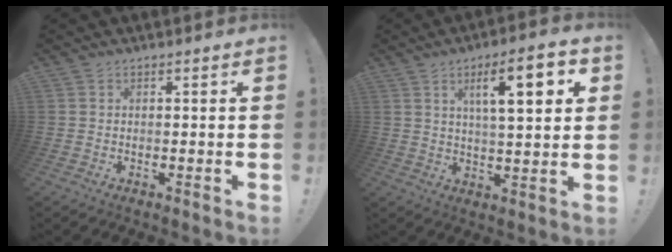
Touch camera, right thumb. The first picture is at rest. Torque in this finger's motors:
{"motor_torque": [0.77, 0.88, 1.04, -0.26, 0.06]}